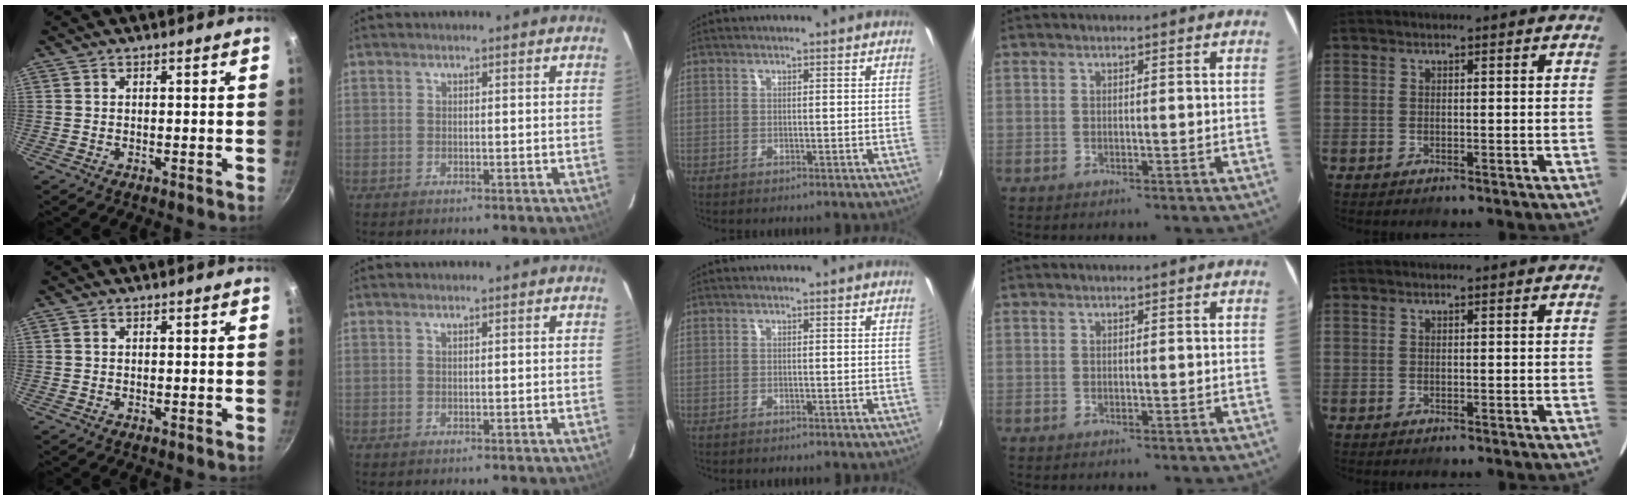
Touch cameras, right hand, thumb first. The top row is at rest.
{"thumb": {"total": 0.5, "force": [0.1, 0.4, 0.3], "torque": [-0.004, 0.002, 0.002]}}